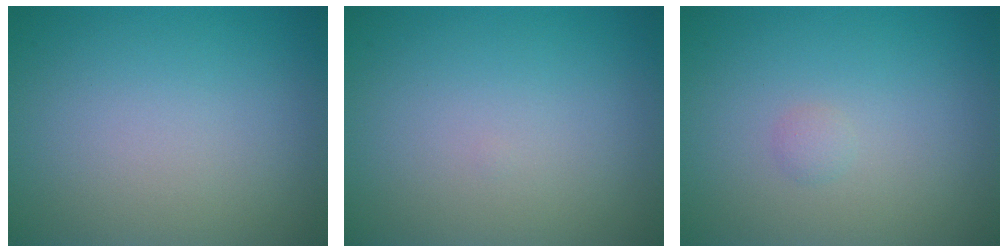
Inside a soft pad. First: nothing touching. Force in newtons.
{"total": 0.0}
{"total": 0.6, "press": 0.6, "slide": 0.0}